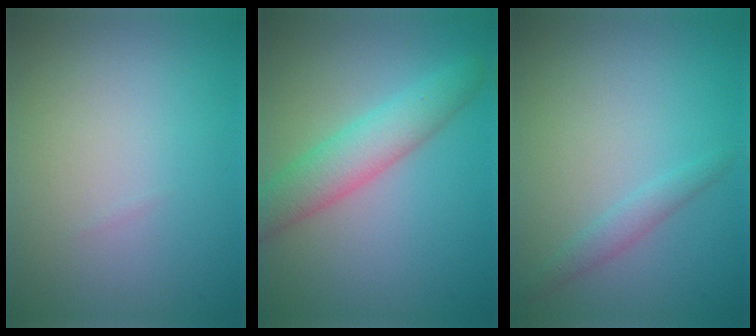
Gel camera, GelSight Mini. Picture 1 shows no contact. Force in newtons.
{"total": 4.6, "press": 4.6, "slide": 0.2}
{"total": 1.4, "press": 1.4, "slide": 0.1}